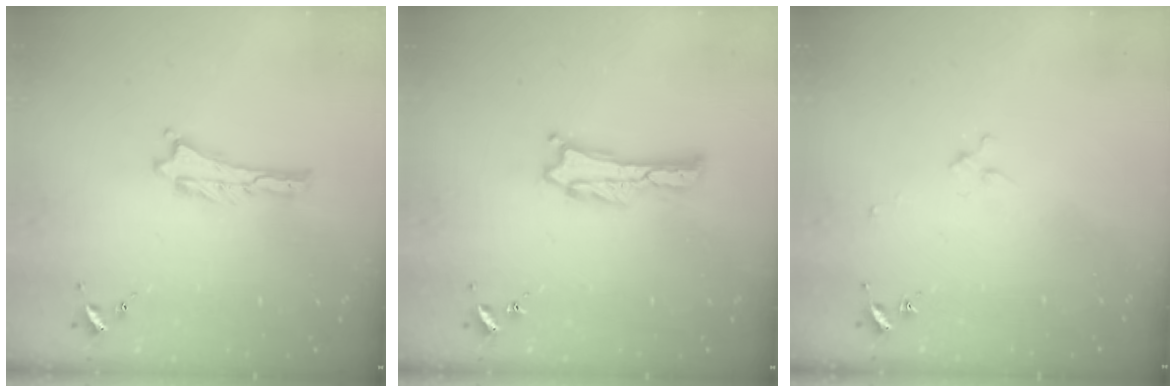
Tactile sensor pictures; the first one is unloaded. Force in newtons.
{"total": 1.1, "press": 1.1, "slide": 0.2}
{"total": 2.0, "press": 1.9, "slide": 0.2}